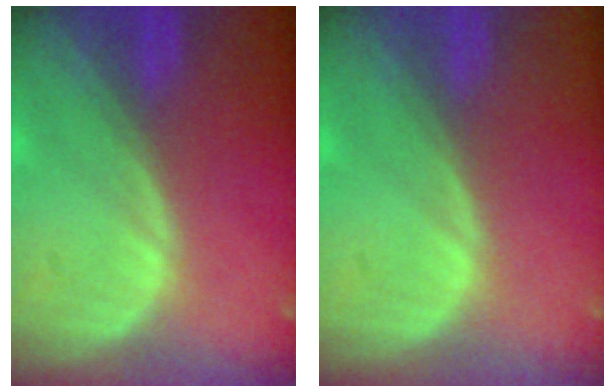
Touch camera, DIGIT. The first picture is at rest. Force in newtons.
{"total": 0.0}